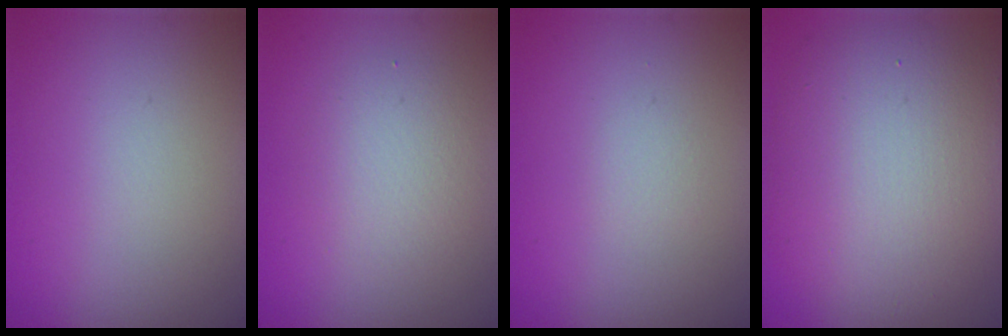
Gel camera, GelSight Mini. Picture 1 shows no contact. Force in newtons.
{"total": 2.9, "press": 2.9, "slide": 0.4}
{"total": 0.6, "press": 0.6, "slide": 0.1}
{"total": 10.1, "press": 10.1, "slide": 0.7}